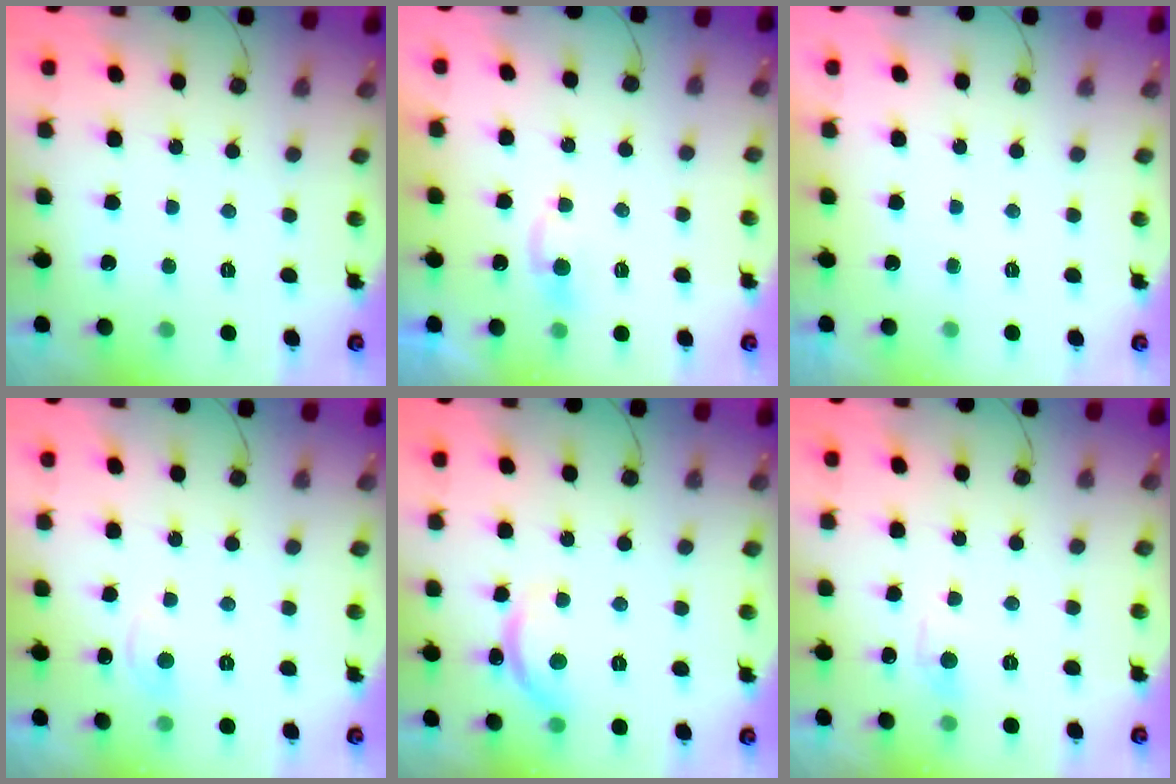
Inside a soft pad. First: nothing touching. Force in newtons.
{"total": 5.0, "press": 4.9, "slide": 0.4}
{"total": 0.0}
{"total": 5.5, "press": 5.4, "slide": 0.8}
{"total": 11.1, "press": 11.1, "slide": 0.8}
{"total": 4.8, "press": 4.8, "slide": 0.7}